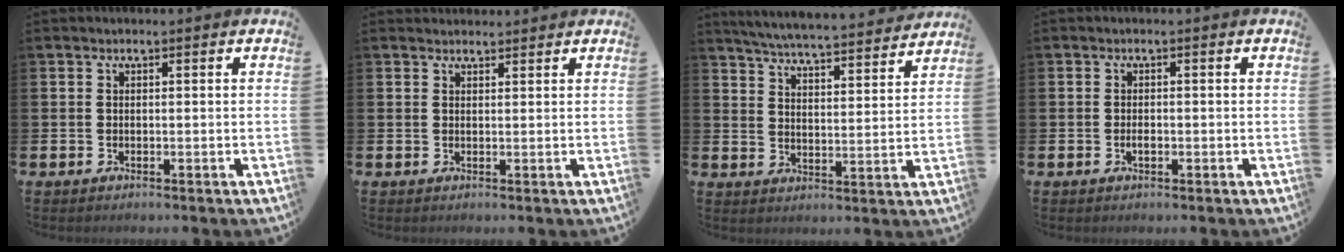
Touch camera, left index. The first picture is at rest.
{"total": 1.4, "force": [1.3, 0.4, -0.1], "torque": [0.009, -0.005, 0.023]}
{"total": 5.7, "force": [5.6, 0.0, 1.1], "torque": [-0.047, -0.043, 0.098]}
{"total": 1.0, "force": [-0.2, 0.5, 0.8], "torque": [-0.021, 0.002, -0.004]}